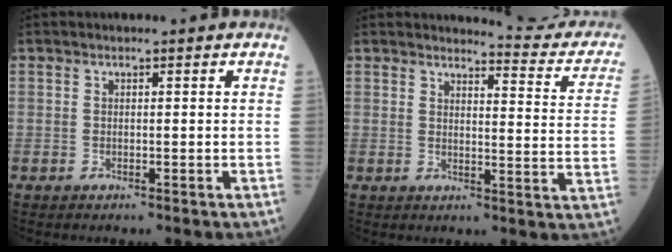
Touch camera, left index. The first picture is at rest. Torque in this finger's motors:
{"motor_torque": [1.08, -1.06, 0.18, 0.00]}